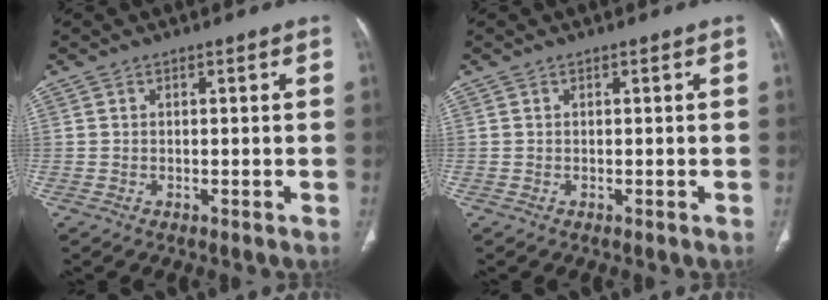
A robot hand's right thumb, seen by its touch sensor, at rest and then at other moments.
{"total": 0.0}